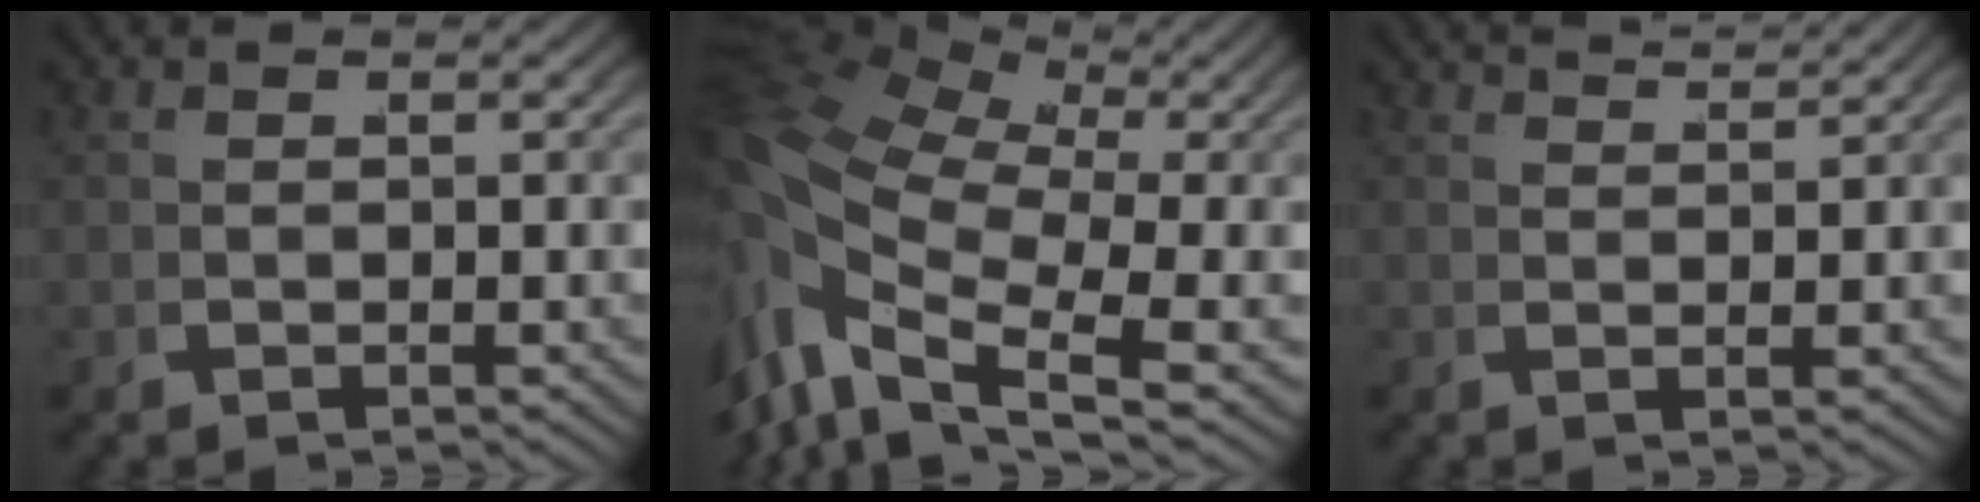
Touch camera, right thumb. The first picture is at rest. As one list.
[{"total": 9.2, "force": [0.9, 6.3, 6.6], "torque": [-0.160, -0.023, 0.016]}, {"total": 3.4, "force": [3.1, -1.4, 0.1], "torque": [0.017, 0.020, 0.050]}]